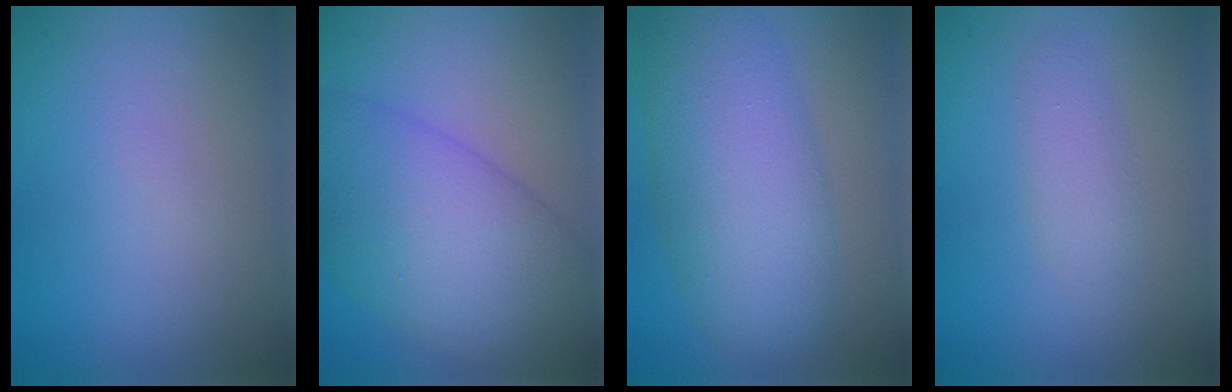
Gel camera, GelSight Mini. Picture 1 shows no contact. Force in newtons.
{"total": 9.8, "press": 9.7, "slide": 0.2}
{"total": 7.9, "press": 7.9, "slide": 0.4}
{"total": 1.8, "press": 1.8, "slide": 0.0}